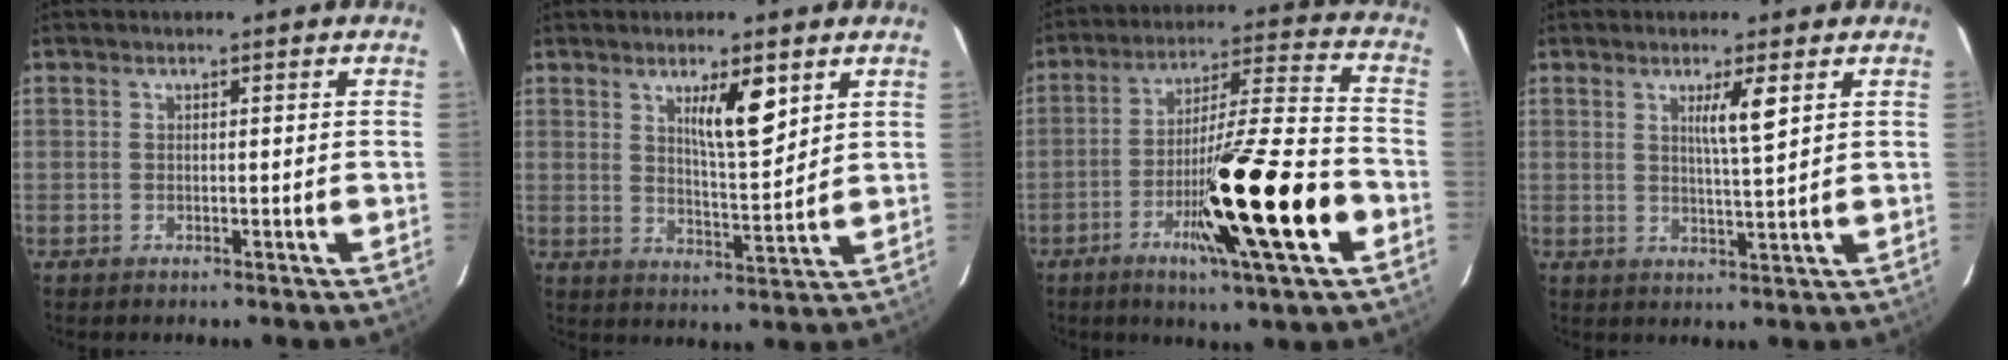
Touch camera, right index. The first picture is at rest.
{"total": 7.1, "force": [3.6, 1.2, 6.0], "torque": [-0.100, -0.008, 0.063]}
{"total": 18.8, "force": [-6.9, 0.2, 17.5], "torque": [-0.286, -0.016, -0.113]}
{"total": 4.2, "force": [1.8, -0.3, 3.8], "torque": [-0.068, -0.006, 0.032]}